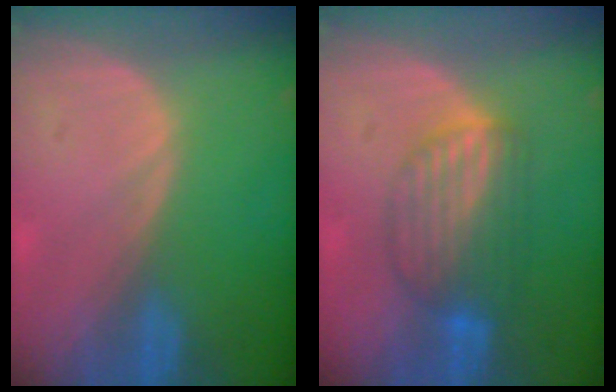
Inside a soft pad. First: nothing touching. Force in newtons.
{"total": 6.4, "press": 6.4, "slide": 0.2}